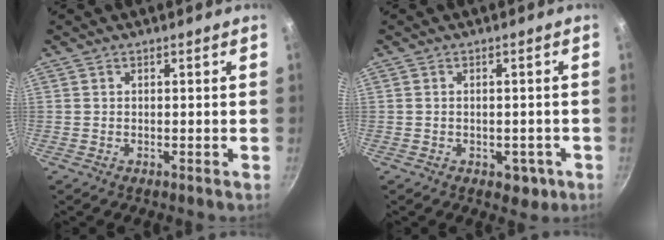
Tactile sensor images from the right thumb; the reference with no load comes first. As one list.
[{"total": 3.7, "force": [-1.4, 2.5, 2.4], "torque": [-0.014, 0.011, -0.006]}]